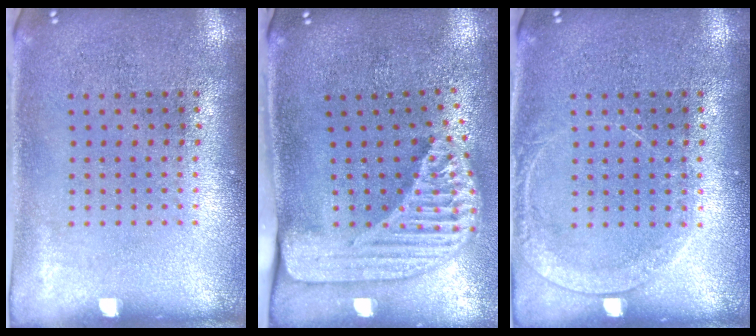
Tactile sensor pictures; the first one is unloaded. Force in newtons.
{"total": 2.5, "press": 1.7, "slide": 1.7}
{"total": 1.4, "press": 1.4, "slide": 0.1}